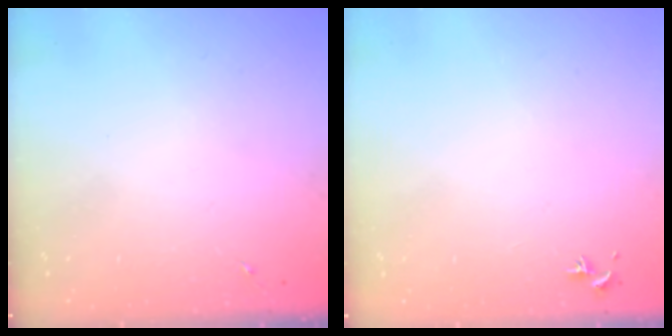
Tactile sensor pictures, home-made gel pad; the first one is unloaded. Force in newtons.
{"total": 0.7, "press": 0.5, "slide": 0.4}